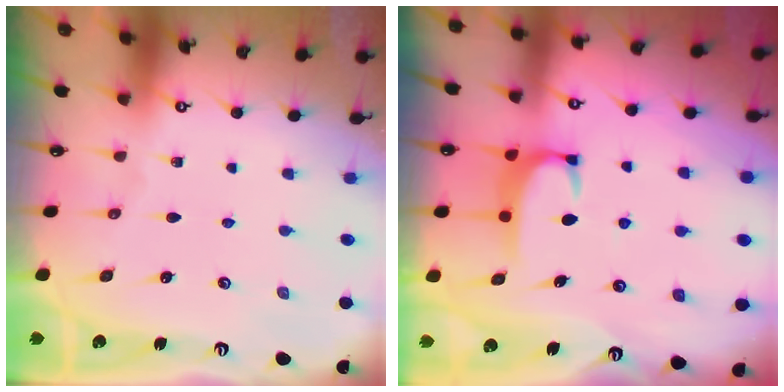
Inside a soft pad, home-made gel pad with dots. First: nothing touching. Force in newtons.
{"total": 2.2, "press": 2.1, "slide": 0.5}